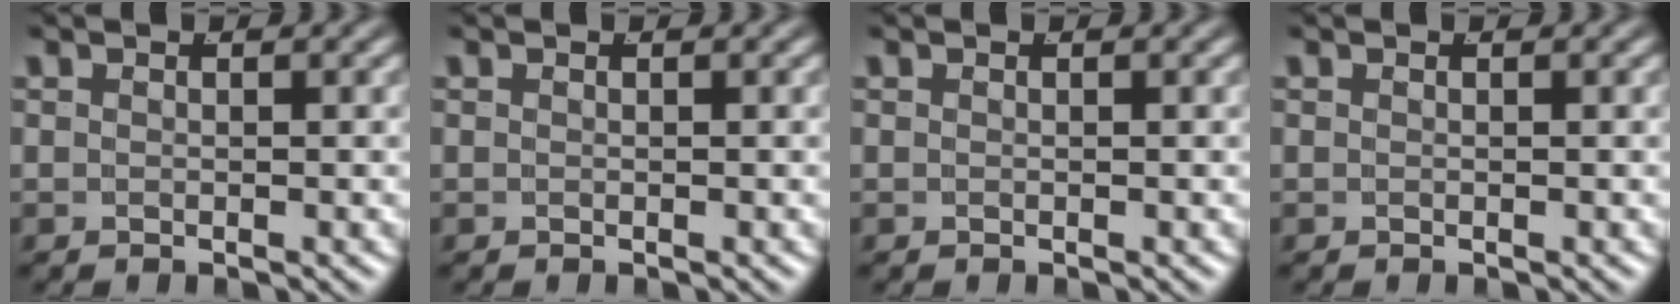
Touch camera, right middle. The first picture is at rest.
{"total": 0.0}
{"total": 0.0}
{"total": 0.0}